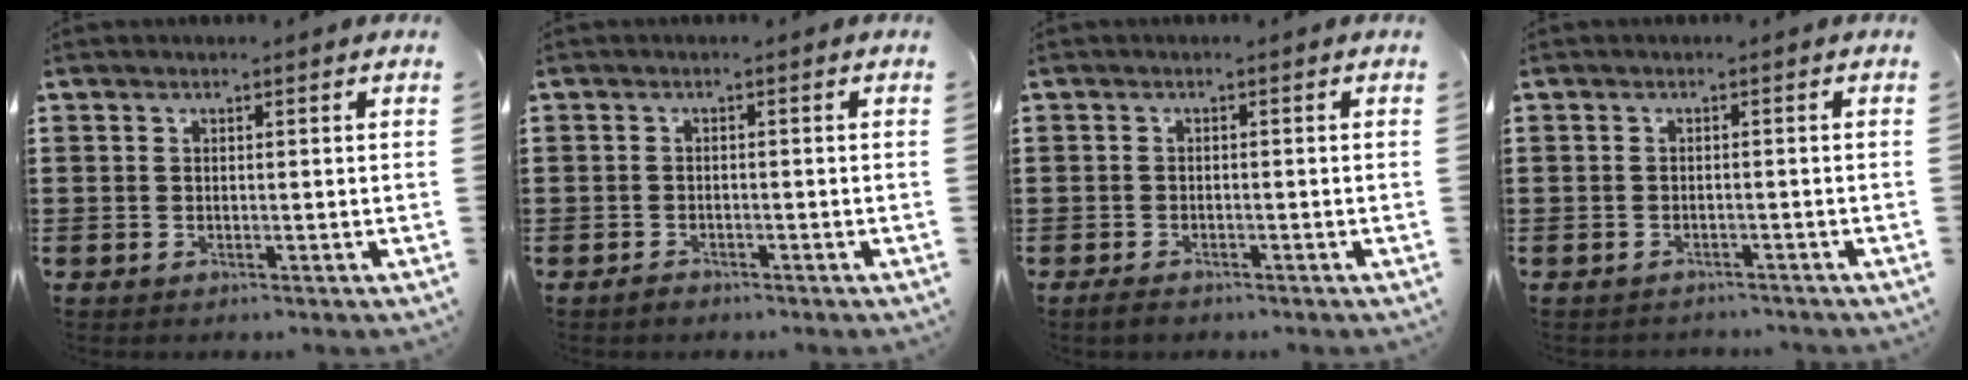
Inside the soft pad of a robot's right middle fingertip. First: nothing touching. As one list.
[{"total": 0.9, "force": [-0.8, 0.3, 0.2], "torque": [-0.006, -0.001, -0.017]}, {"total": 1.1, "force": [-0.9, 0.5, 0.5], "torque": [-0.019, -0.005, -0.020]}, {"total": 1.0, "force": [-1.0, 0.1, 0.0], "torque": [-0.003, 0.001, -0.022]}]